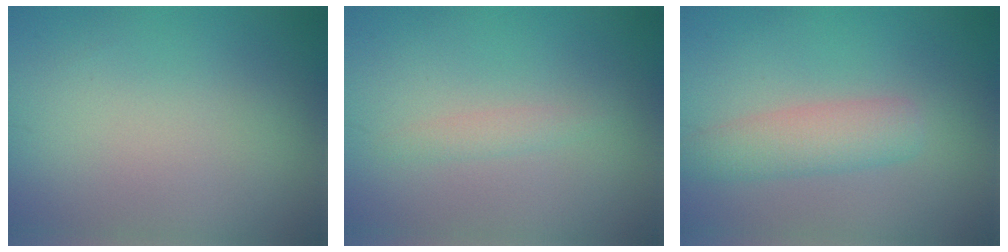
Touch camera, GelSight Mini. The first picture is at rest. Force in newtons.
{"total": 1.1, "press": 1.1, "slide": 0.1}
{"total": 3.5, "press": 3.5, "slide": 0.1}